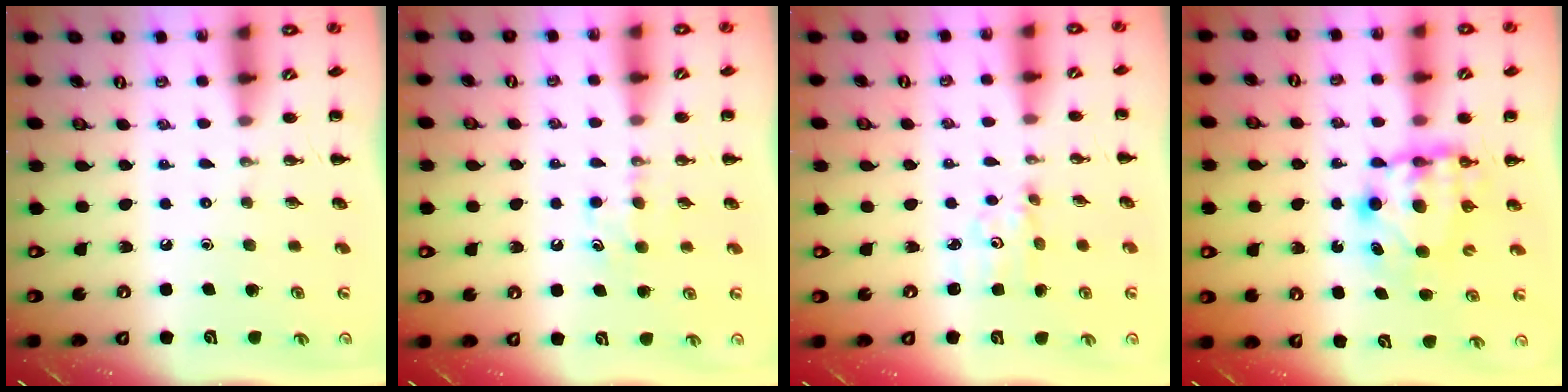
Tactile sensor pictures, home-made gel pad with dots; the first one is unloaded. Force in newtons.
{"total": 4.6, "press": 4.4, "slide": 1.5}
{"total": 2.5, "press": 2.4, "slide": 0.4}
{"total": 9.9, "press": 9.8, "slide": 1.4}